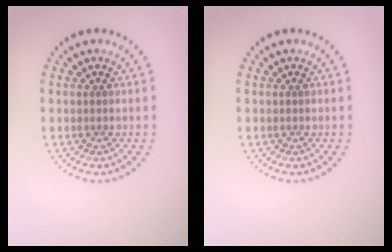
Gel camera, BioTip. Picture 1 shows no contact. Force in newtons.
{"total": 0.0}